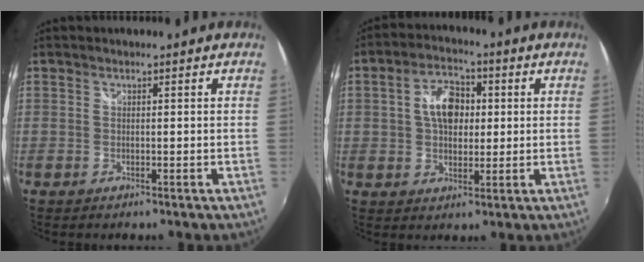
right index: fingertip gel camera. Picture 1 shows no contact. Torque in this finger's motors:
{"motor_torque": [1.08, 0.26, 0.43, 0.10]}